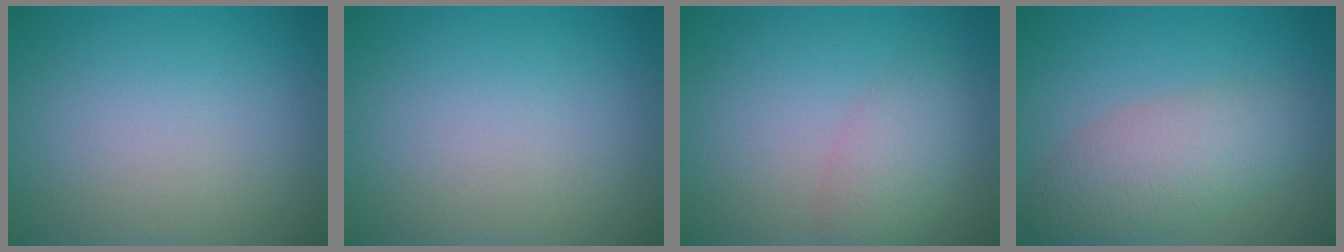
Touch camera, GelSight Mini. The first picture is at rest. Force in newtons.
{"total": 0.0}
{"total": 2.9, "press": 2.9, "slide": 0.1}
{"total": 5.1, "press": 5.0, "slide": 0.4}